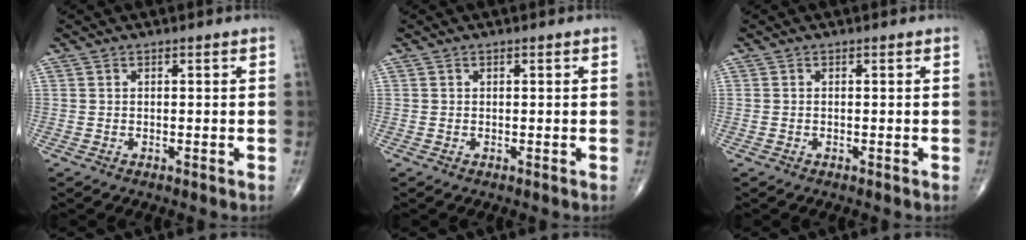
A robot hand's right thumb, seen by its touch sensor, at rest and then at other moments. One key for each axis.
{"total": 0.0}
{"total": 0.0}